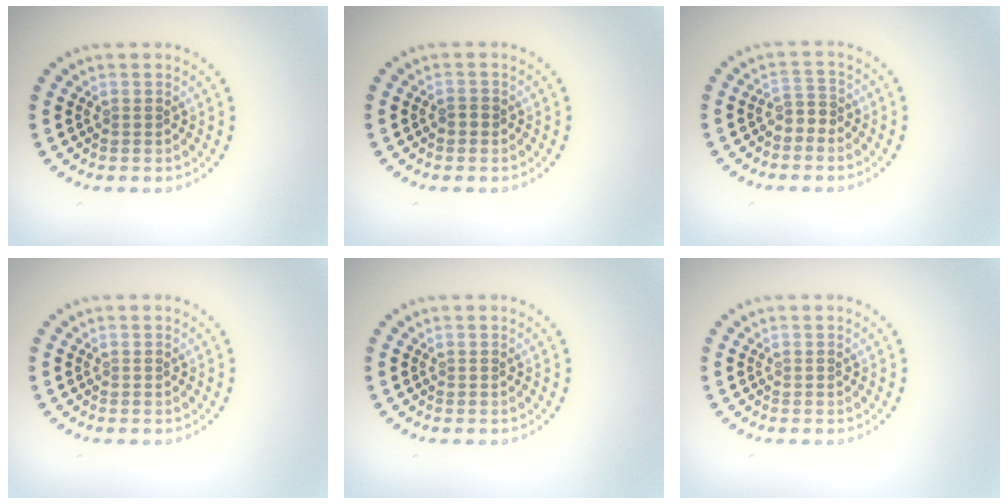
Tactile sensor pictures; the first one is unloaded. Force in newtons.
{"total": 0.9, "press": 0.9, "slide": 0.2}
{"total": 1.7, "press": 1.3, "slide": 1.1}
{"total": 0.0}
{"total": 0.0}
{"total": 0.0}